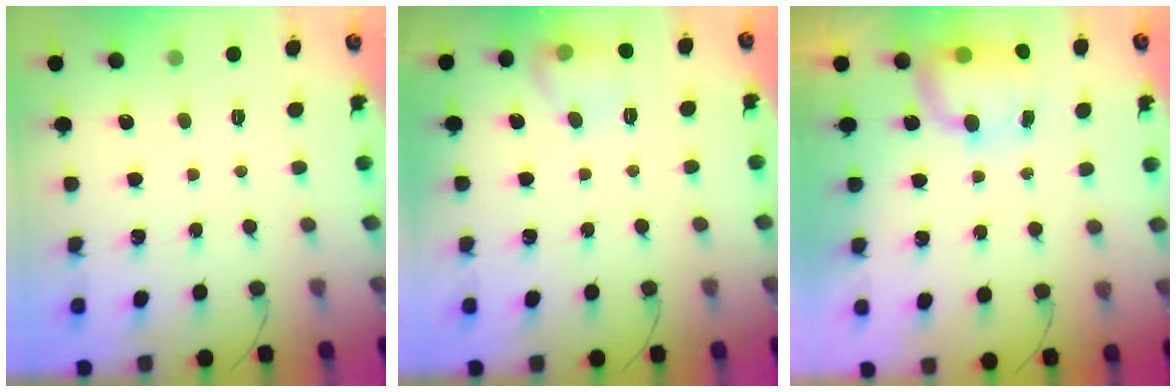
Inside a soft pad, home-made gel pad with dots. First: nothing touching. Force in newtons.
{"total": 8.4, "press": 8.4, "slide": 0.8}
{"total": 7.0, "press": 6.9, "slide": 1.1}